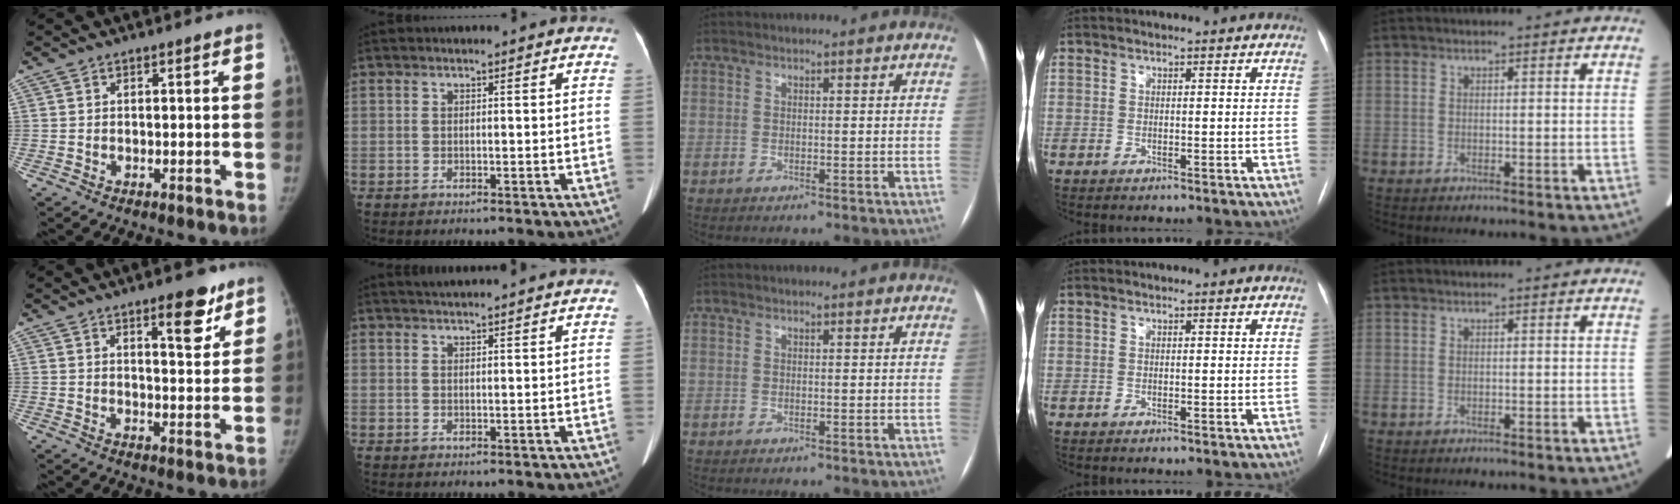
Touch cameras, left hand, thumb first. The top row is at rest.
{"thumb": {"total": 7.9, "force": [5.0, 2.7, 5.5], "torque": [-0.054, -0.032, 0.070]}, "index": {"total": 4.9, "force": [4.5, -0.4, 1.8], "torque": [-0.024, 0.030, 0.062]}}